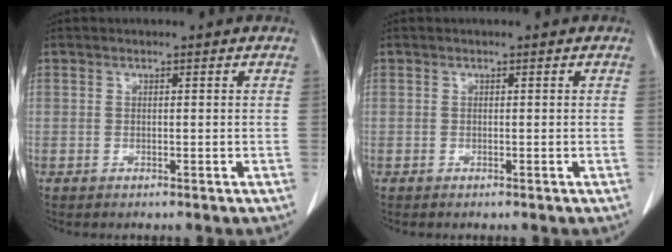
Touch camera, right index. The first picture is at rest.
{"total": 0.0}